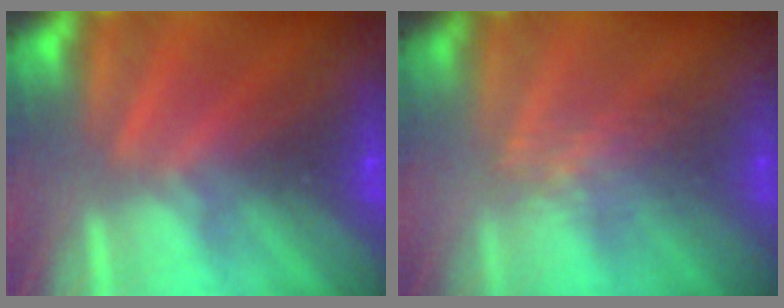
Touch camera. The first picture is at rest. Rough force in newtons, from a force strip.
{"total": 3.0}